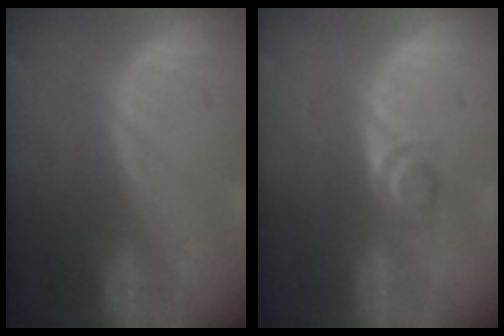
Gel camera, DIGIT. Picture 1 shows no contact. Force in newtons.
{"total": 2.5, "press": 2.4, "slide": 0.8}